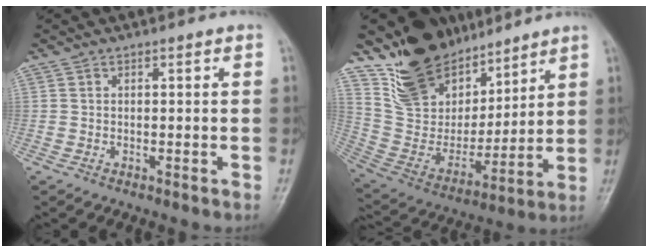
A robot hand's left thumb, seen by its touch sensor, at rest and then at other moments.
{"total": 20.0, "force": [14.3, 11.8, 7.4], "torque": [-0.079, -0.077, 0.272]}